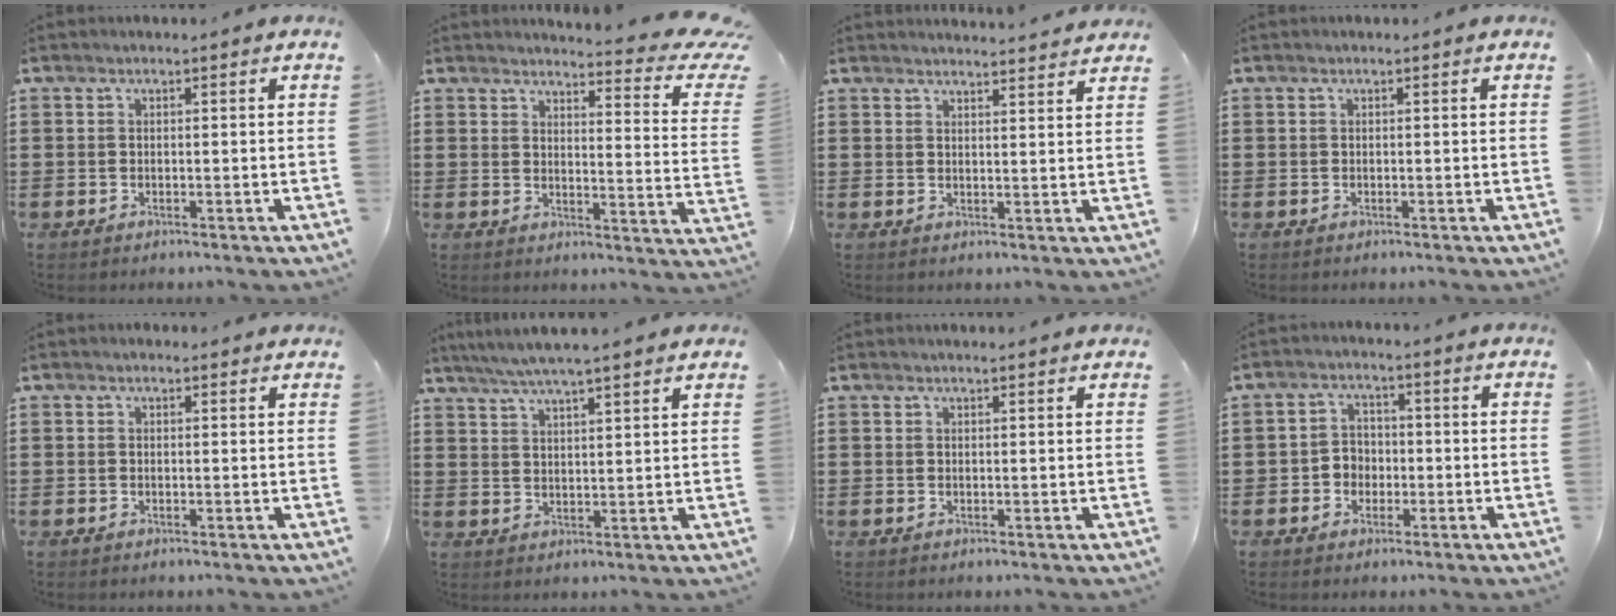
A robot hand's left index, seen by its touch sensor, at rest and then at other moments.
{"total": 4.8, "force": [4.1, 0.3, 2.4], "torque": [-0.036, -0.040, 0.062]}
{"total": 2.5, "force": [2.5, -0.3, -0.1], "torque": [-0.007, -0.012, 0.047]}
{"total": 0.0}
{"total": 0.7, "force": [0.5, 0.5, 0.2], "torque": [-0.006, 0.004, 0.009]}
{"total": 4.7, "force": [4.2, -0.2, 2.2], "torque": [-0.054, -0.015, 0.073]}
{"total": 0.8, "force": [0.8, 0.0, 0.2], "torque": [-0.006, -0.001, 0.015]}
{"total": 3.2, "force": [-1.1, 2.8, 1.1], "torque": [-0.031, 0.006, -0.026]}